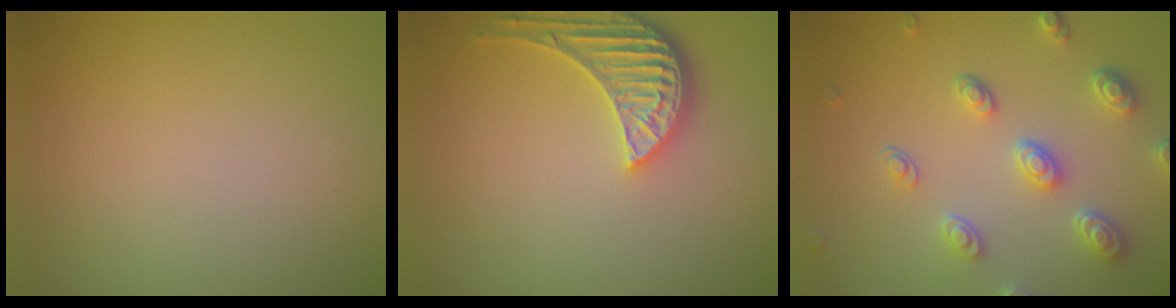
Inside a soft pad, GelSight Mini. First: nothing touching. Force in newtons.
{"total": 3.8, "press": 3.6, "slide": 1.4}
{"total": 4.5, "press": 3.6, "slide": 2.7}